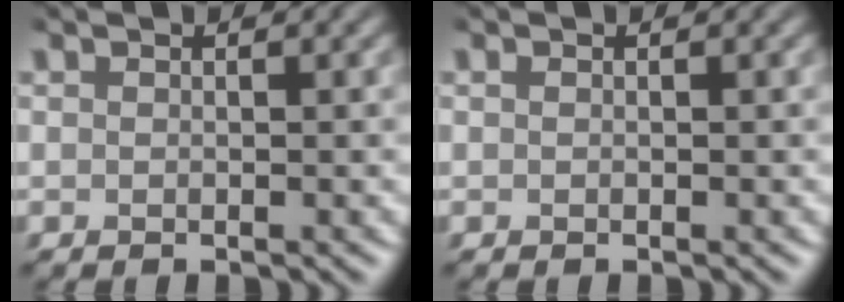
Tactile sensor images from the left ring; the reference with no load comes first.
{"total": 0.0}